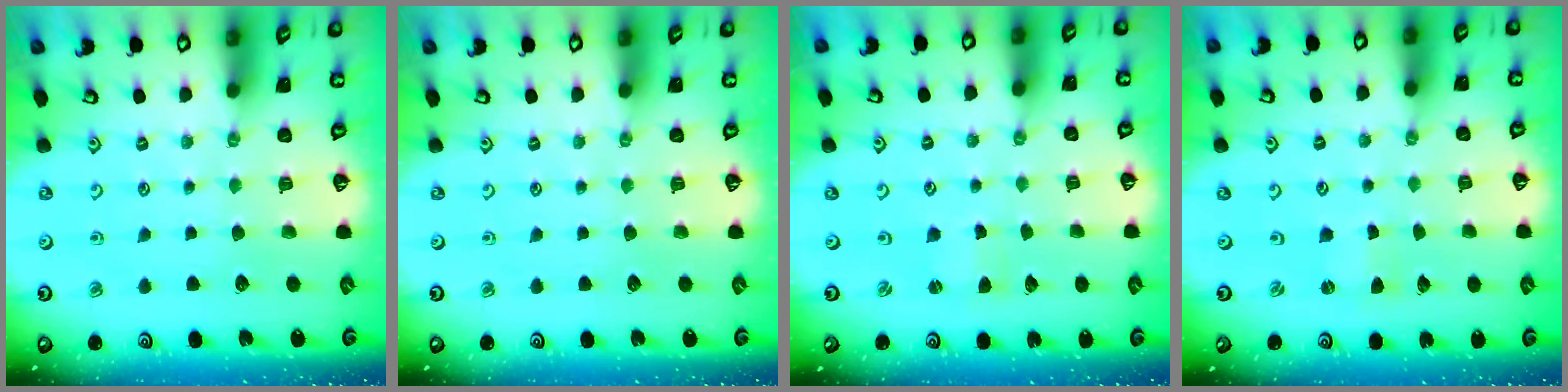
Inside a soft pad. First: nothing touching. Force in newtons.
{"total": 0.0}
{"total": 0.9, "press": 0.8, "slide": 0.1}
{"total": 0.5, "press": 0.5, "slide": 0.1}